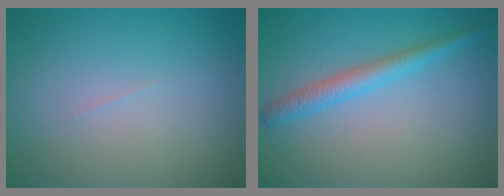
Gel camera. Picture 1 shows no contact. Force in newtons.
{"total": 2.6, "press": 2.6, "slide": 0.2}